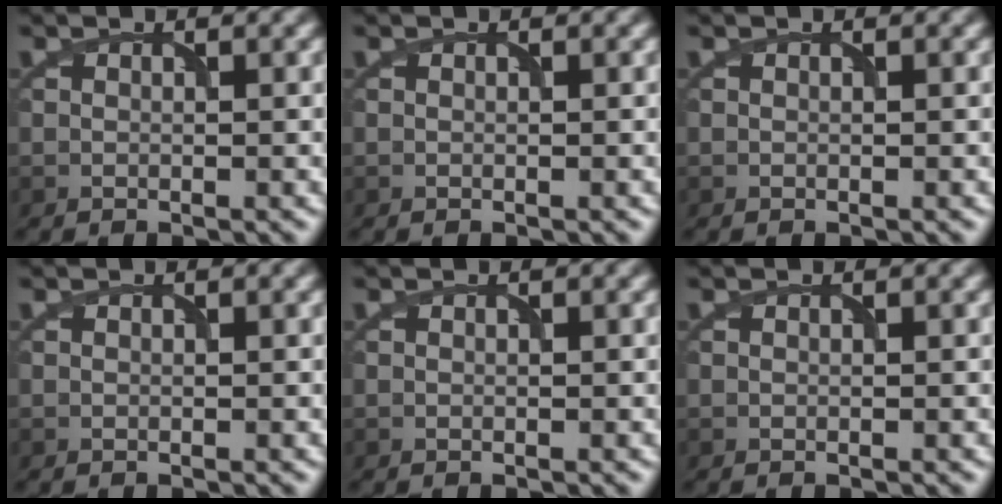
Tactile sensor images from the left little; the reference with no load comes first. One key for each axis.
{"total": 0.0}
{"total": 0.0}
{"total": 0.0}
{"total": 0.0}
{"total": 0.0}